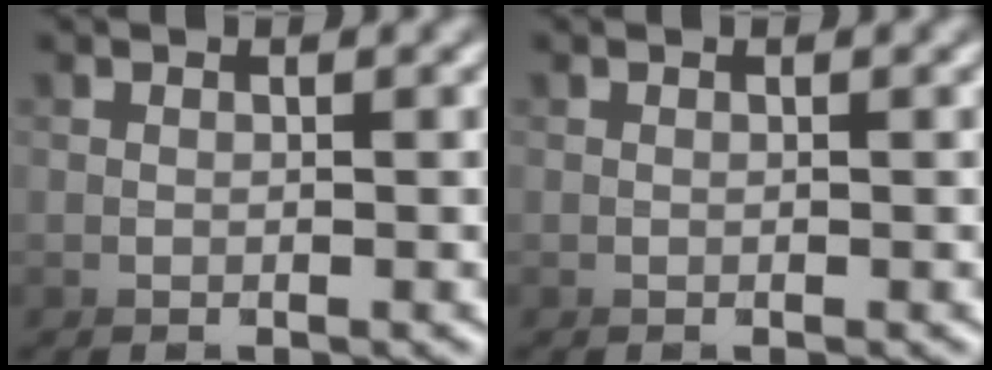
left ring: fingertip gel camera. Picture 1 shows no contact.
{"total": 0.0}